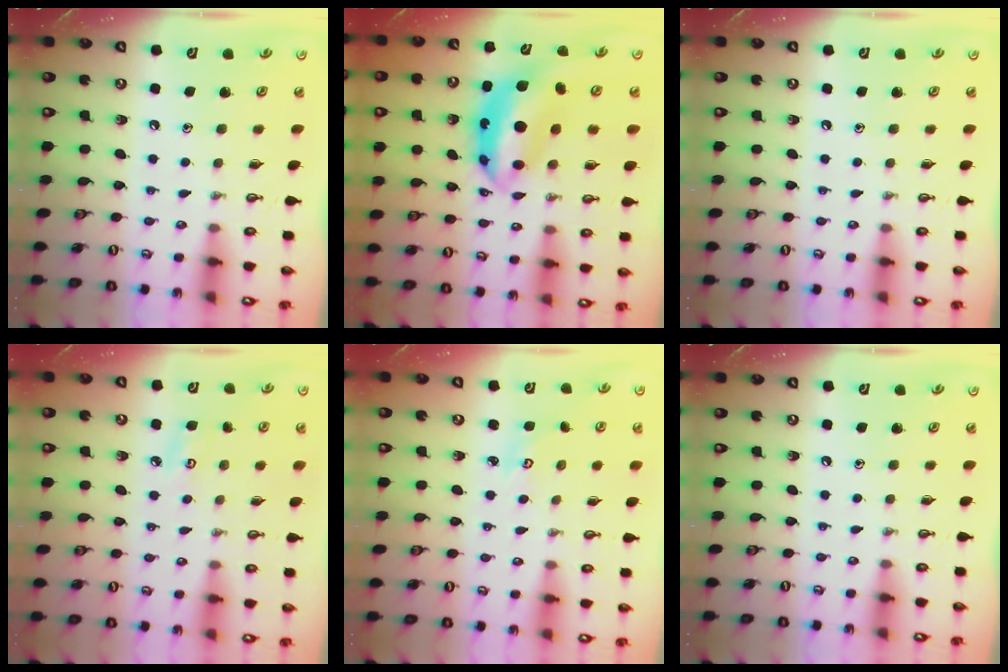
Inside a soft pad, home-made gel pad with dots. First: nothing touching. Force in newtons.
{"total": 10.0, "press": 9.9, "slide": 1.2}
{"total": 0.0}
{"total": 4.7, "press": 4.7, "slide": 0.3}
{"total": 2.8, "press": 2.8, "slide": 0.3}
{"total": 0.0}